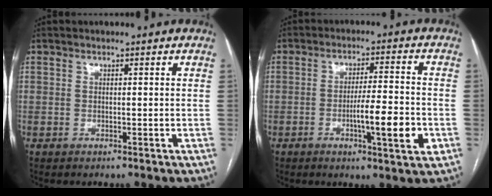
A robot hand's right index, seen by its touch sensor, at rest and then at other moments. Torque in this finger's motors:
{"motor_torque": [1.55, -0.20, 0.58, 0.13]}